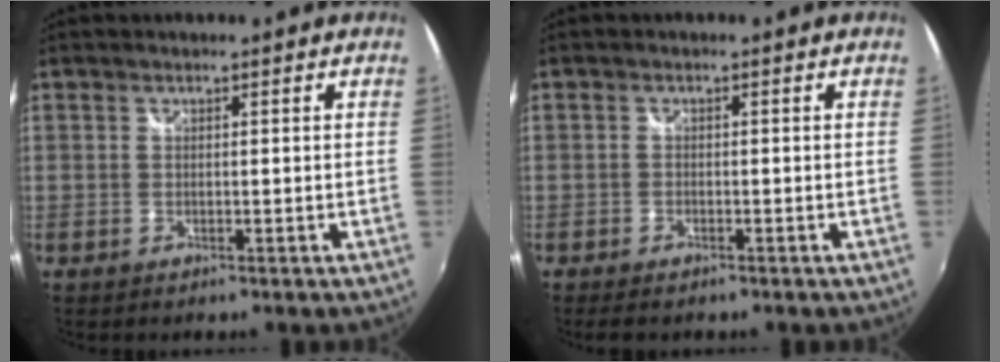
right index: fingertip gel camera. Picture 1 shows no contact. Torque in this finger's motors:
{"motor_torque": [0.19, -0.03, 0.01, -0.01]}